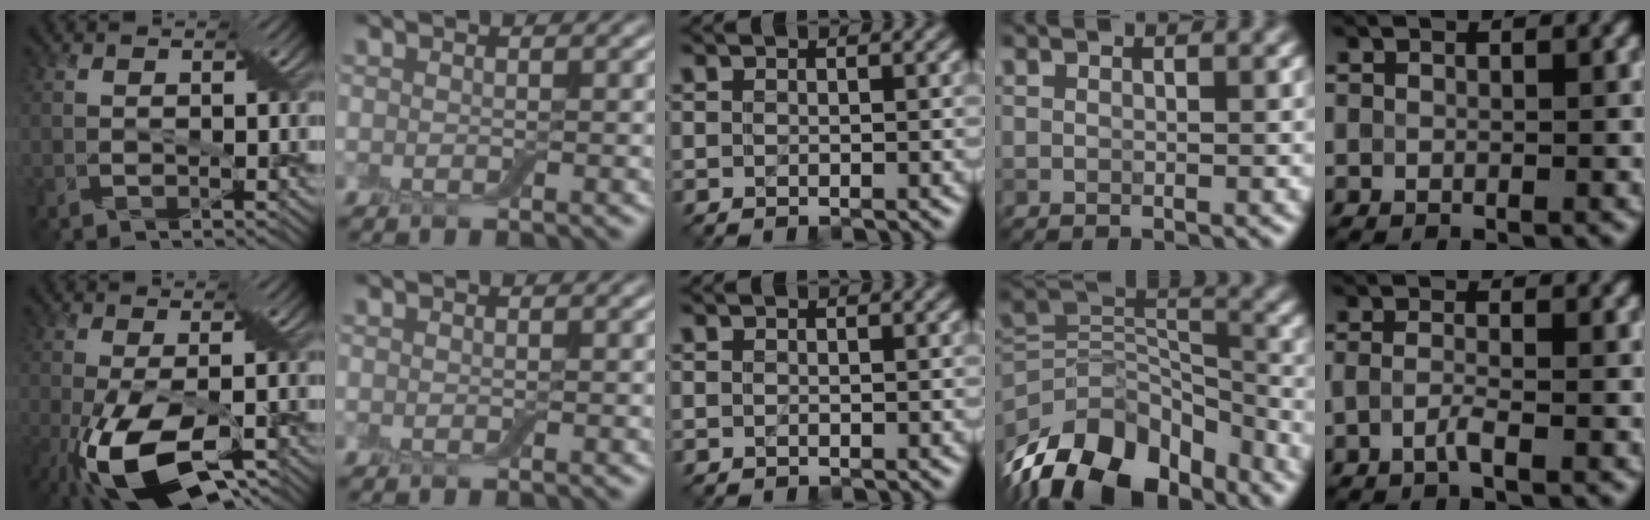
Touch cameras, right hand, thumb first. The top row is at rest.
{"thumb": {"total": 13.9, "force": [-6.1, 6.2, 10.8], "torque": [-0.219, -0.049, -0.092]}, "middle": {"total": 0.5, "force": [0.1, -0.2, -0.5], "torque": [0.001, -0.002, 0.000]}, "ring": {"total": 13.8, "force": [-9.1, 7.5, 7.3], "torque": [-0.153, 0.012, -0.161]}, "little": {"total": 1.3, "force": [-0.7, 0.3, 1.1], "torque": [-0.021, -0.001, -0.018]}}